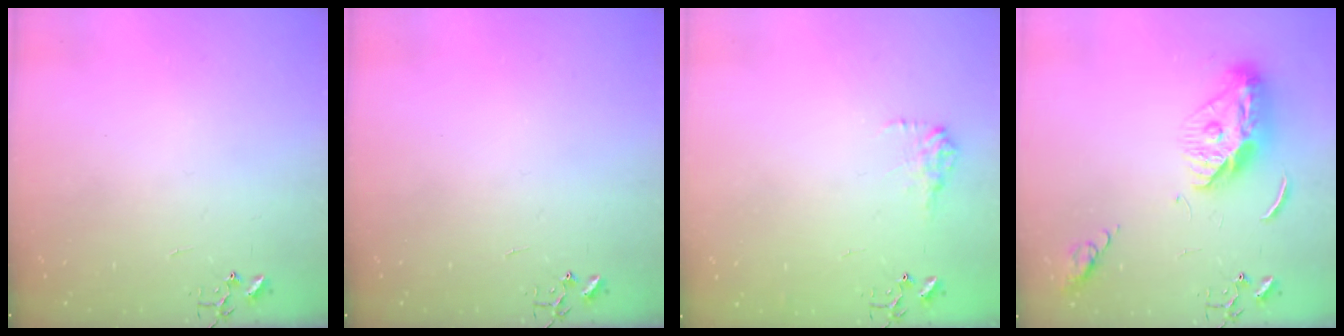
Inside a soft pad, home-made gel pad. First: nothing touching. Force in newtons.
{"total": 0.0}
{"total": 8.9, "press": 8.9, "slide": 0.3}
{"total": 13.1, "press": 13.0, "slide": 1.3}